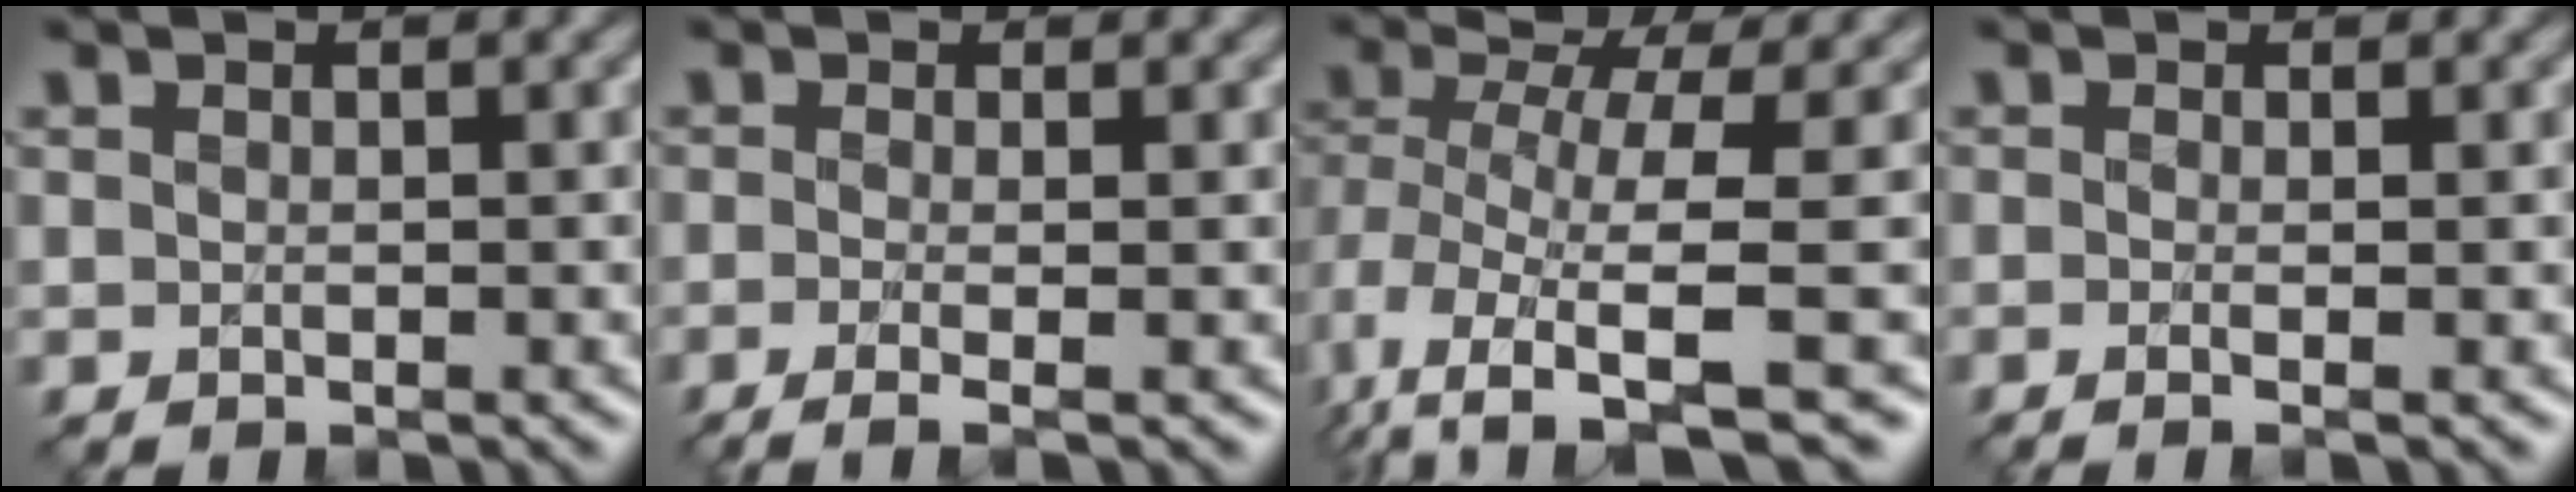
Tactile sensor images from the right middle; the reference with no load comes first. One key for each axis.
{"total": 3.3, "fx": -0.8, "fy": 1.2, "fz": 3.0, "tx": -0.039, "ty": -0.009, "tz": -0.023}
{"total": 6.8, "fx": -1.8, "fy": 2.7, "fz": 6.0, "tx": -0.125, "ty": -0.018, "tz": -0.030}
{"total": 2.6, "fx": -0.1, "fy": 1.2, "fz": 2.3, "tx": -0.026, "ty": -0.004, "tz": -0.021}